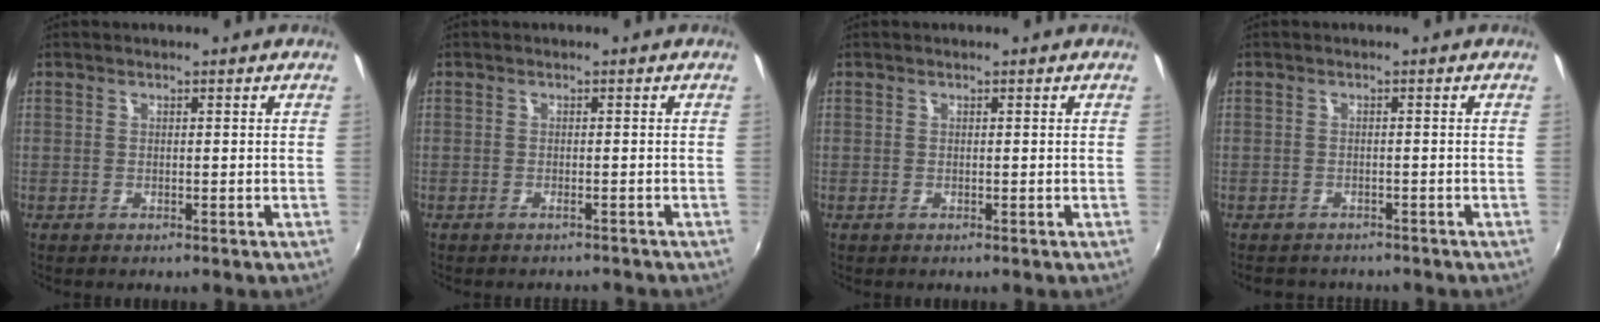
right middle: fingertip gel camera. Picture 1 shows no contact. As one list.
[{"total": 2.4, "force": [-2.3, 0.4, 0.6], "torque": [-0.018, -0.011, -0.035]}, {"total": 0.0}, {"total": 4.5, "force": [-4.0, 1.7, 1.1], "torque": [-0.030, -0.014, -0.056]}]